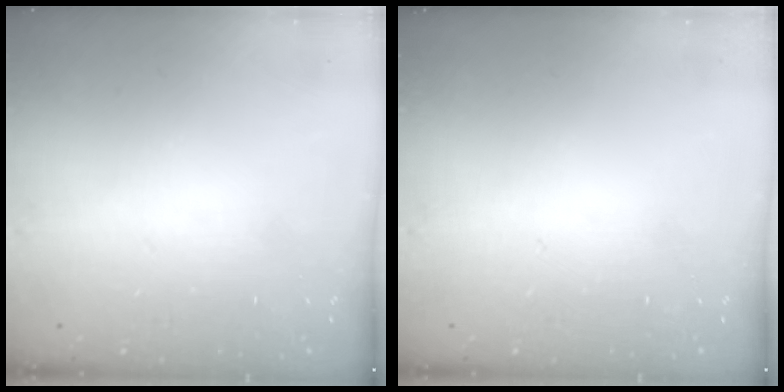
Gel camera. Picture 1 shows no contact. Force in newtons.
{"total": 0.0}